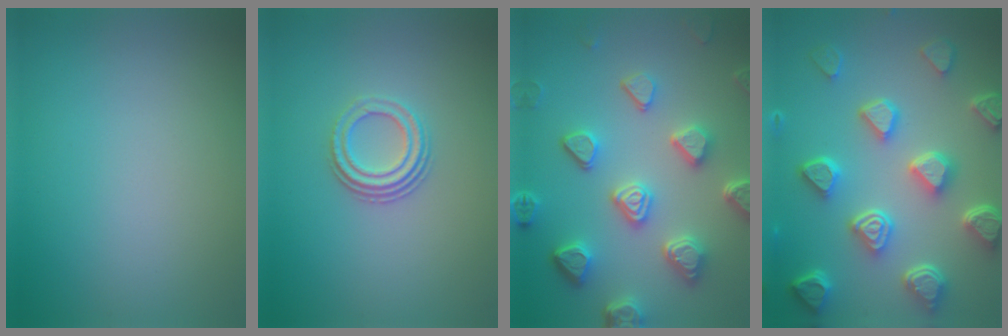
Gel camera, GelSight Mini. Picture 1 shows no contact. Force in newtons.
{"total": 3.0, "press": 2.2, "slide": 2.0}
{"total": 6.3, "press": 5.2, "slide": 3.5}
{"total": 7.7, "press": 6.1, "slide": 4.8}